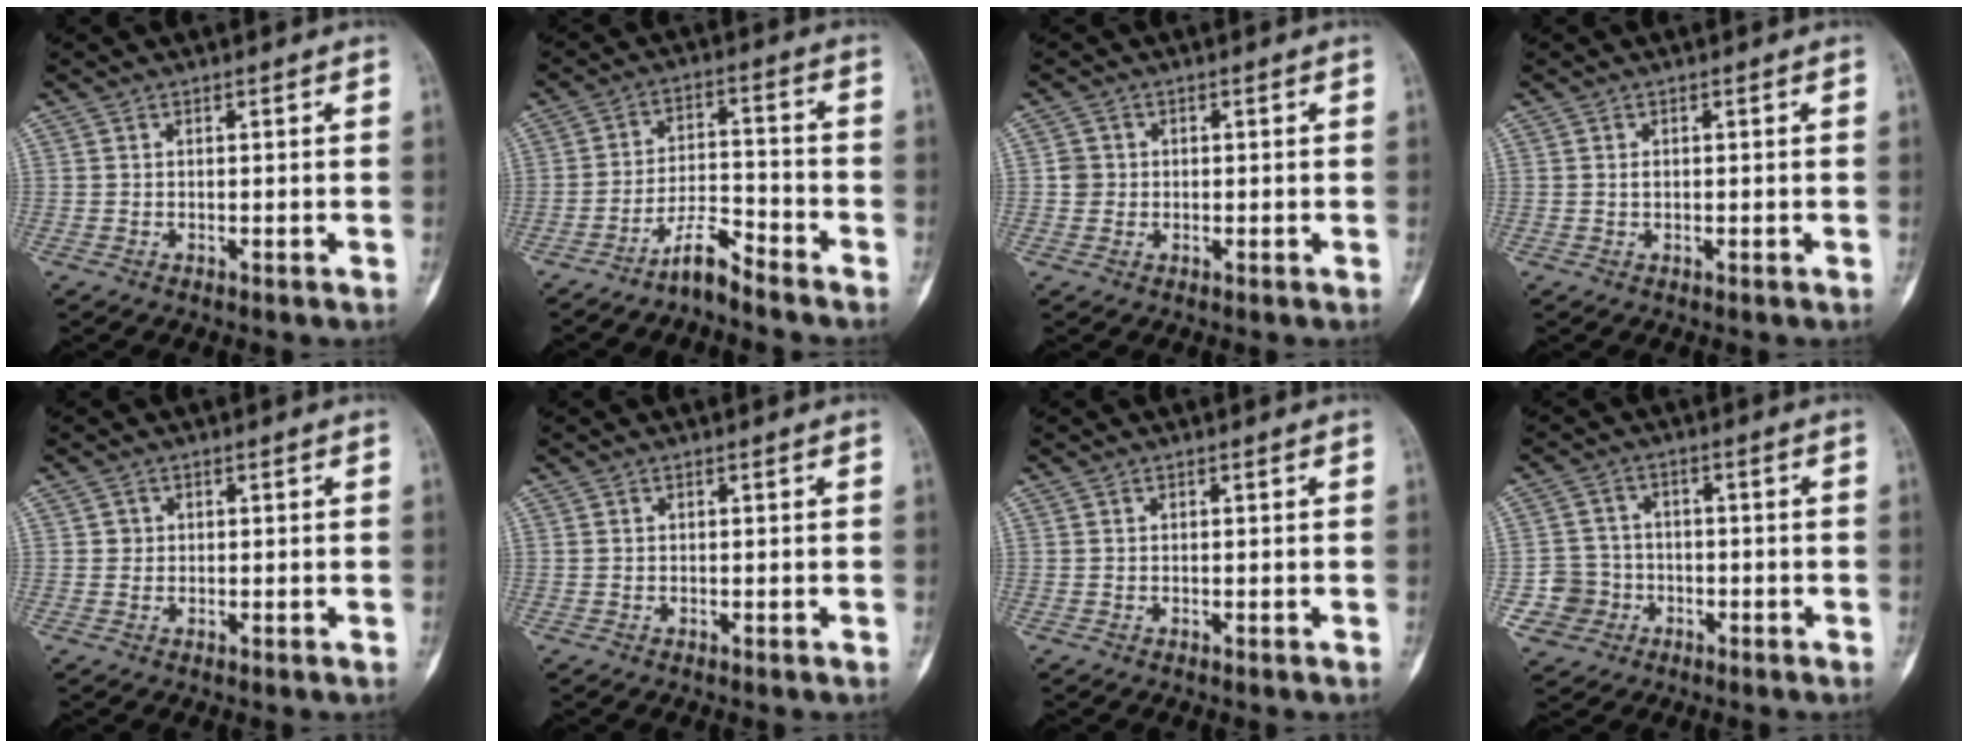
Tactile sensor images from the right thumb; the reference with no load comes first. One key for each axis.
{"total": 5.8, "fx": -5.1, "fy": 0.9, "fz": 2.7, "tx": -0.044, "ty": 0.052, "tz": -0.097}
{"total": 2.1, "fx": 0.0, "fy": 2.1, "fz": 0.4, "tx": 0.005, "ty": 0.006, "tz": -0.002}
{"total": 0.6, "fx": 0.1, "fy": 0.4, "fz": 0.4, "tx": -0.010, "ty": 0.001, "tz": 0.002}
{"total": 1.1, "fx": 0.2, "fy": 1.1, "fz": 0.1, "tx": 0.007, "ty": 0.003, "tz": 0.001}
{"total": 0.0}
{"total": 0.0}
{"total": 6.4, "fx": -2.2, "fy": 6.0, "fz": 0.7, "tx": 0.010, "ty": 0.018, "tz": -0.039}